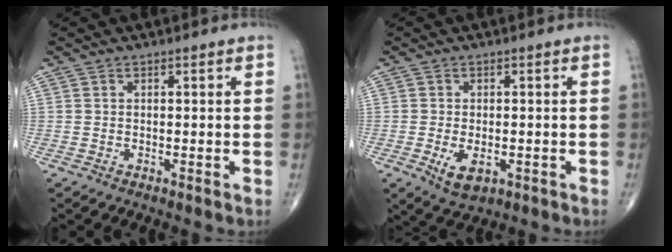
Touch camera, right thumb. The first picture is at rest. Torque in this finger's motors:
{"motor_torque": [-0.11, 0.31, 0.10, 0.41, 0.10]}